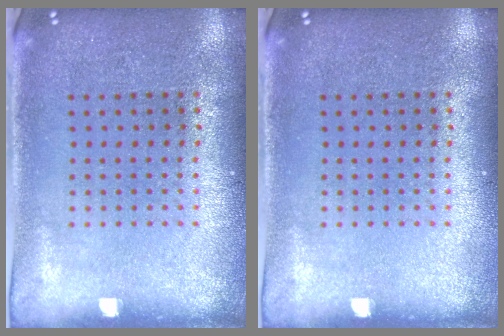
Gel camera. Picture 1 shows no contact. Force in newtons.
{"total": 0.0}